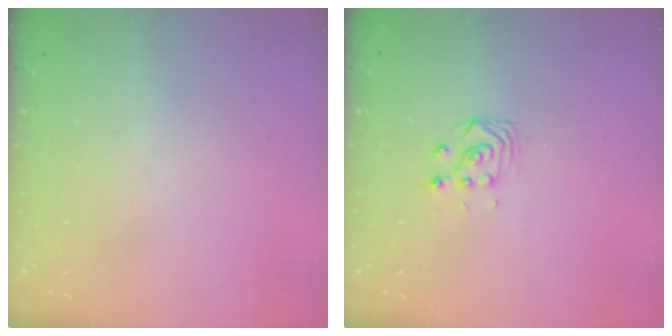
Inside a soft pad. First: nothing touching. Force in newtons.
{"total": 2.9, "press": 2.9, "slide": 0.4}